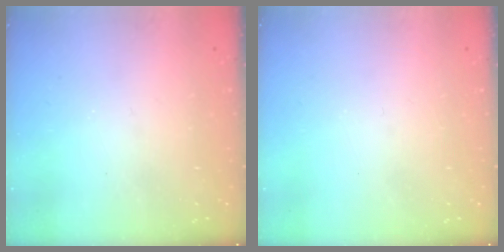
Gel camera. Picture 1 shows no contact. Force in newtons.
{"total": 0.0}